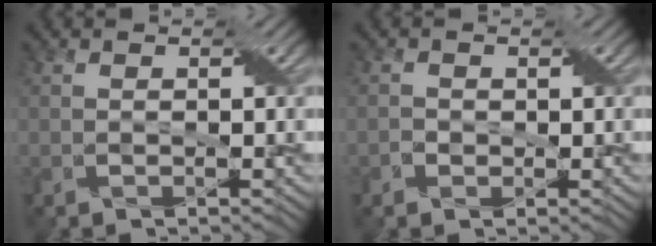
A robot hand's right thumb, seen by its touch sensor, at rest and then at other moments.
{"total": 1.0, "force": [-0.2, 1.0, 0.1], "torque": [-0.001, -0.003, -0.008]}